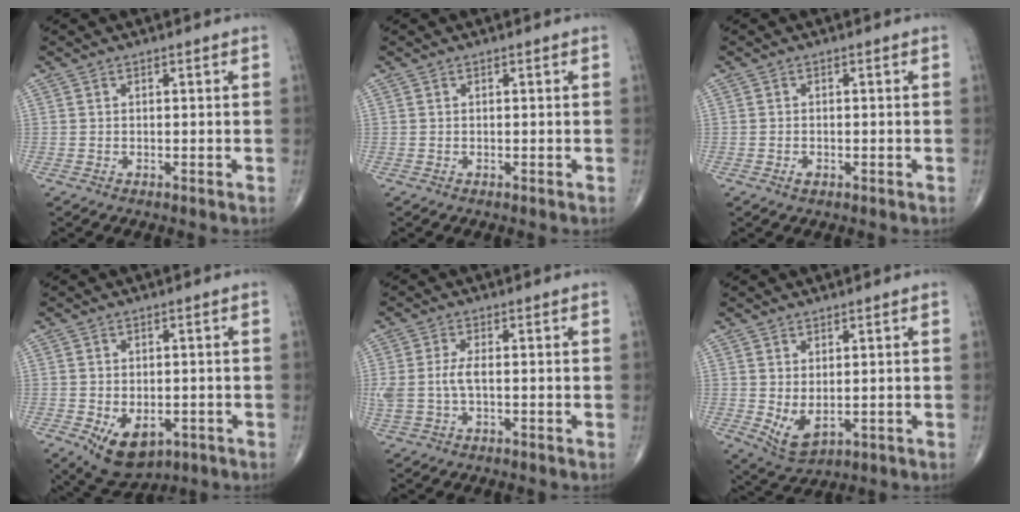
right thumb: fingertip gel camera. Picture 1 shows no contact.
{"total": 0.0}
{"total": 1.2, "force": [-0.5, 0.7, 0.8], "torque": [-0.014, 0.003, -0.008]}
{"total": 9.0, "force": [-3.2, 5.7, 6.2], "torque": [-0.082, 0.002, -0.035]}
{"total": 4.5, "force": [-0.1, 2.0, 4.0], "torque": [-0.109, 0.007, 0.000]}
{"total": 5.5, "force": [-0.1, 3.0, 4.7], "torque": [-0.082, -0.010, 0.016]}